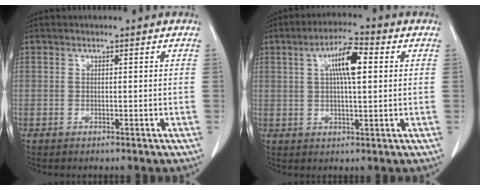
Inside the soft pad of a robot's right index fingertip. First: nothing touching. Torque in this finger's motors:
{"motor_torque": [0.29, 0.19, 0.20, 0.12]}